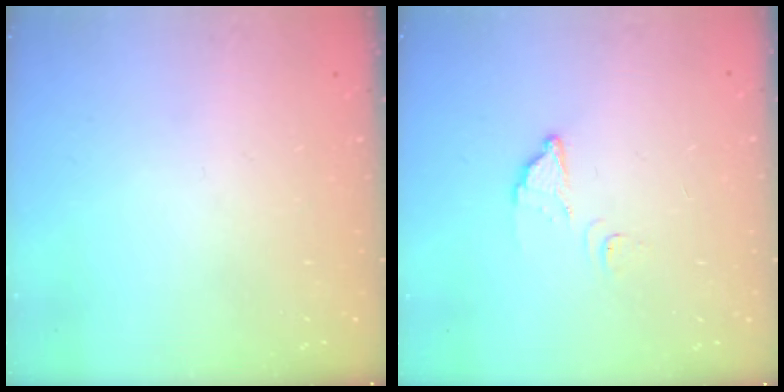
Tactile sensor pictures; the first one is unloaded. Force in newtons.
{"total": 2.7, "press": 2.7, "slide": 0.3}